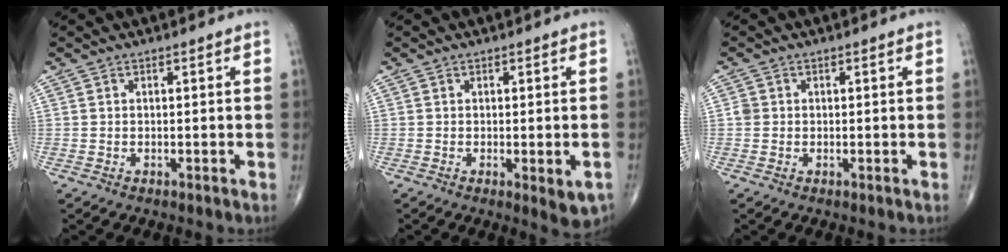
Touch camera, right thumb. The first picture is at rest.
{"total": 4.7, "force": [-1.6, 1.5, 4.2], "torque": [-0.047, -0.008, -0.013]}
{"total": 1.4, "force": [0.0, 1.3, 0.4], "torque": [-0.002, 0.003, -0.001]}